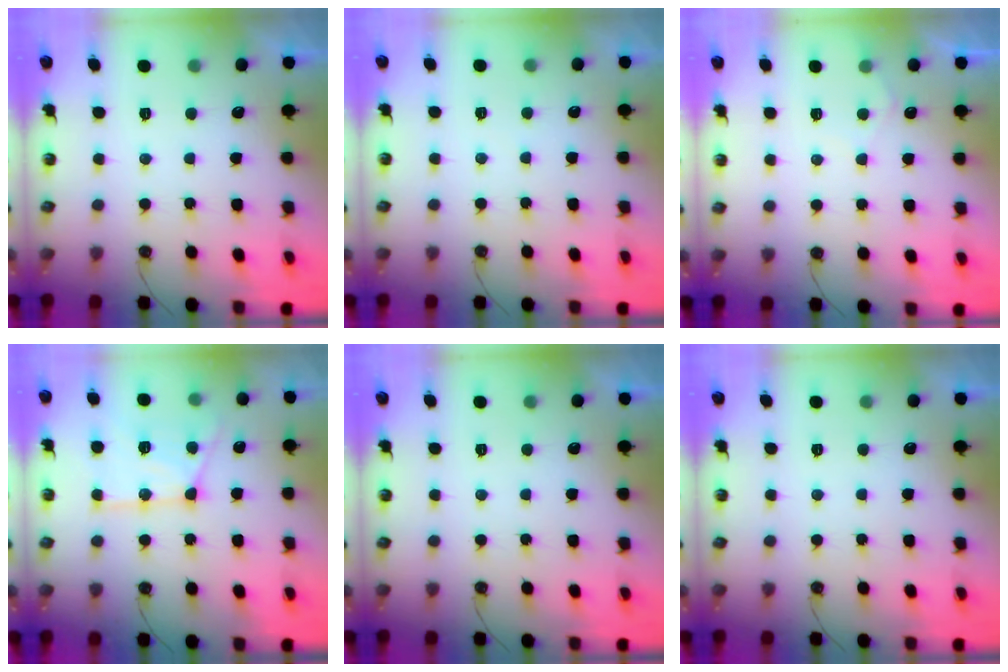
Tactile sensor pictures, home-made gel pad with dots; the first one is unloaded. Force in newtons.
{"total": 2.8, "press": 2.8, "slide": 0.3}
{"total": 4.5, "press": 4.4, "slide": 0.5}
{"total": 16.3, "press": 16.3, "slide": 1.7}
{"total": 0.0}
{"total": 0.0}